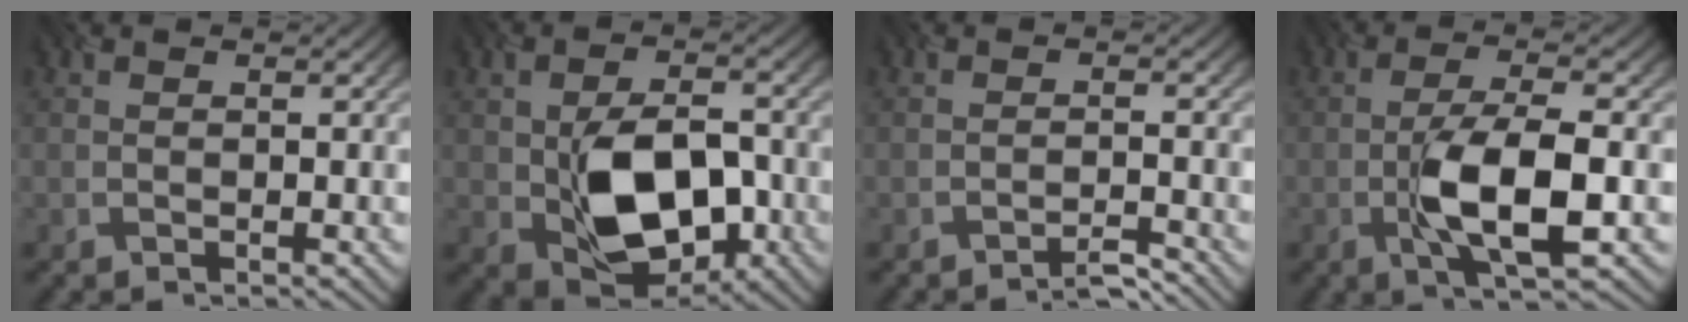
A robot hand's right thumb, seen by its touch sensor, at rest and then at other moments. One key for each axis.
{"total": 10.6, "fx": -2.6, "fy": 6.7, "fz": 7.8, "tx": -0.143, "ty": -0.010, "tz": -0.037}
{"total": 2.8, "fx": -2.7, "fy": 0.0, "fz": 0.4, "tx": -0.001, "ty": 0.010, "tz": -0.052}
{"total": 8.3, "fx": -2.5, "fy": 2.5, "fz": 7.5, "tx": -0.138, "ty": 0.004, "tz": -0.045}